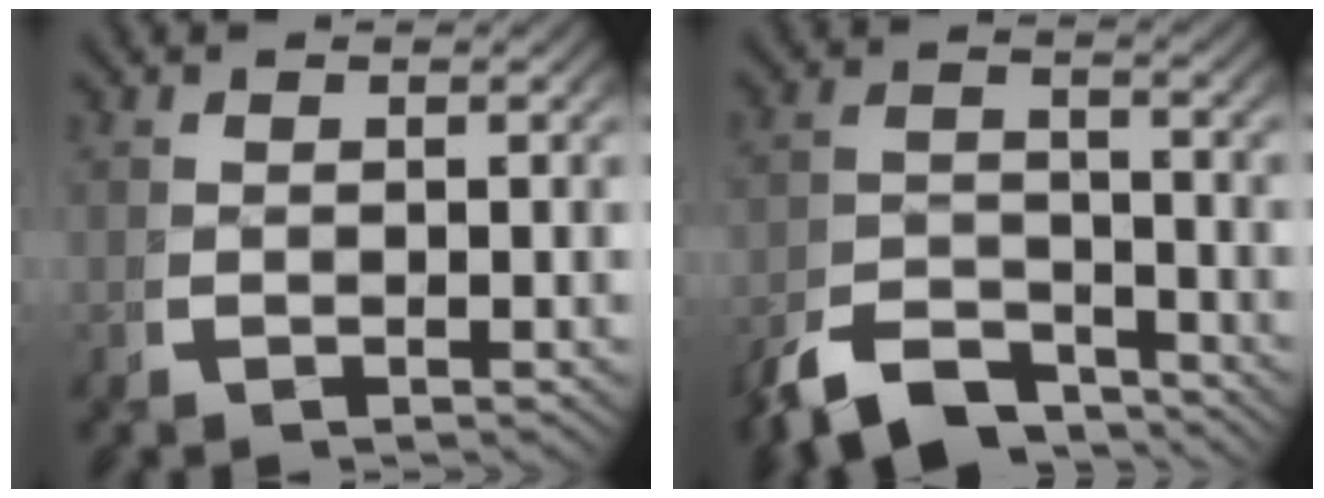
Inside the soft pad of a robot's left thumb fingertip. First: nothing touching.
{"total": 6.7, "force": [-5.3, 2.8, 2.9], "torque": [-0.048, -0.022, -0.092]}